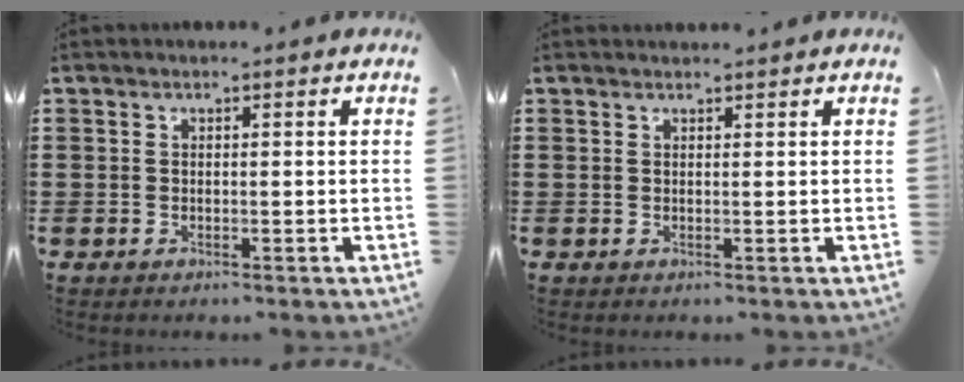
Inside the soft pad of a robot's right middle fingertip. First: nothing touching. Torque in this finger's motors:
{"motor_torque": [-0.04, 0.10, -0.04, -0.01]}